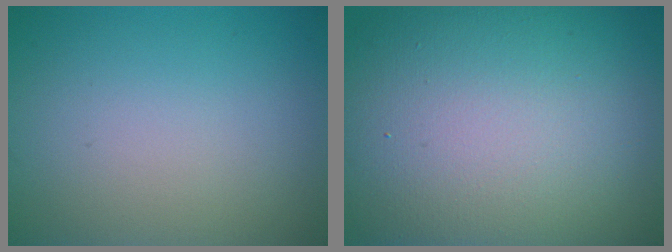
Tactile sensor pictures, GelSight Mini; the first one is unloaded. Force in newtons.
{"total": 18.6, "press": 18.5, "slide": 1.2}